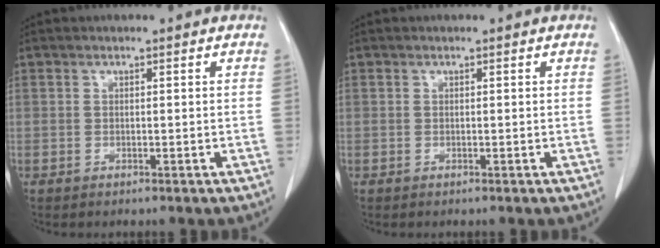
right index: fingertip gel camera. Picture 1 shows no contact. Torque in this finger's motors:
{"motor_torque": [0.00, 0.00, 0.00, 0.00]}